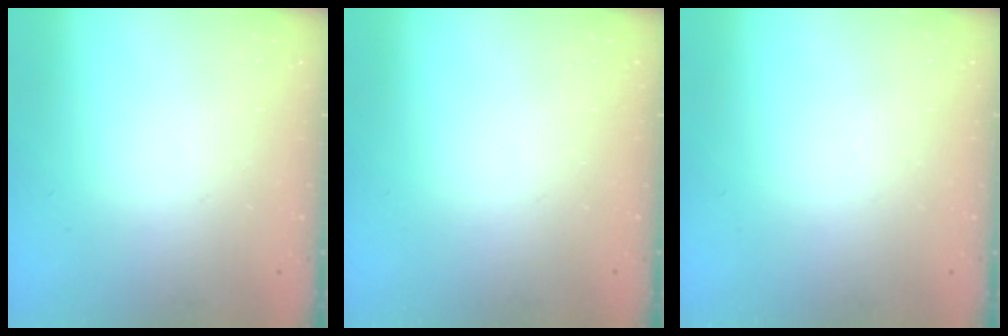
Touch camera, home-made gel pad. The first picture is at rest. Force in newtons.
{"total": 0.0}
{"total": 0.0}